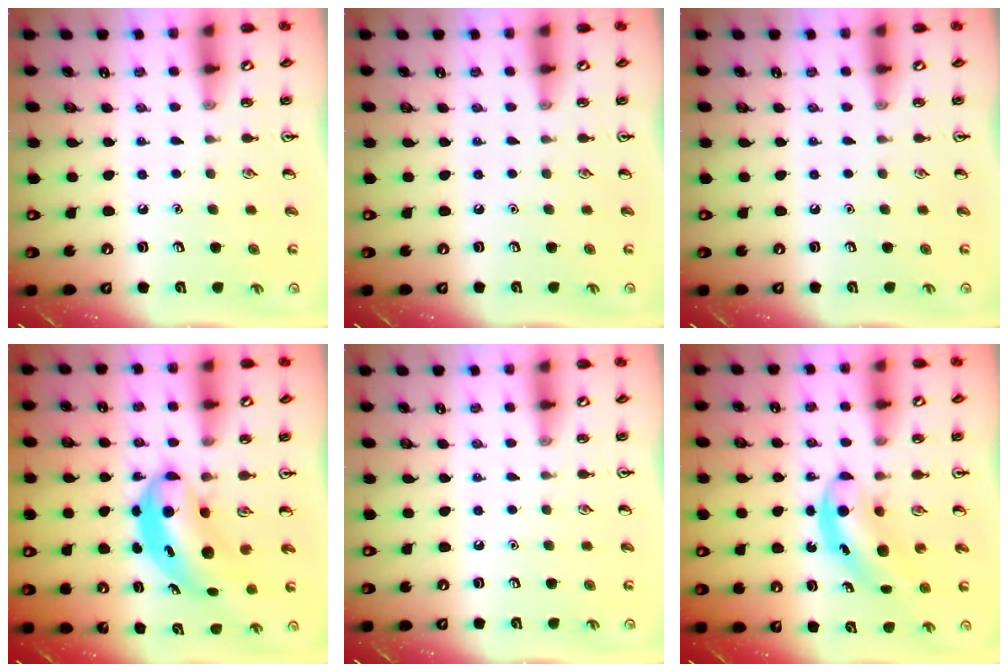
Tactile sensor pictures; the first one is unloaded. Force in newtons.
{"total": 0.0}
{"total": 0.0}
{"total": 6.1, "press": 5.9, "slide": 1.6}
{"total": 0.0}
{"total": 5.7, "press": 5.6, "slide": 0.7}